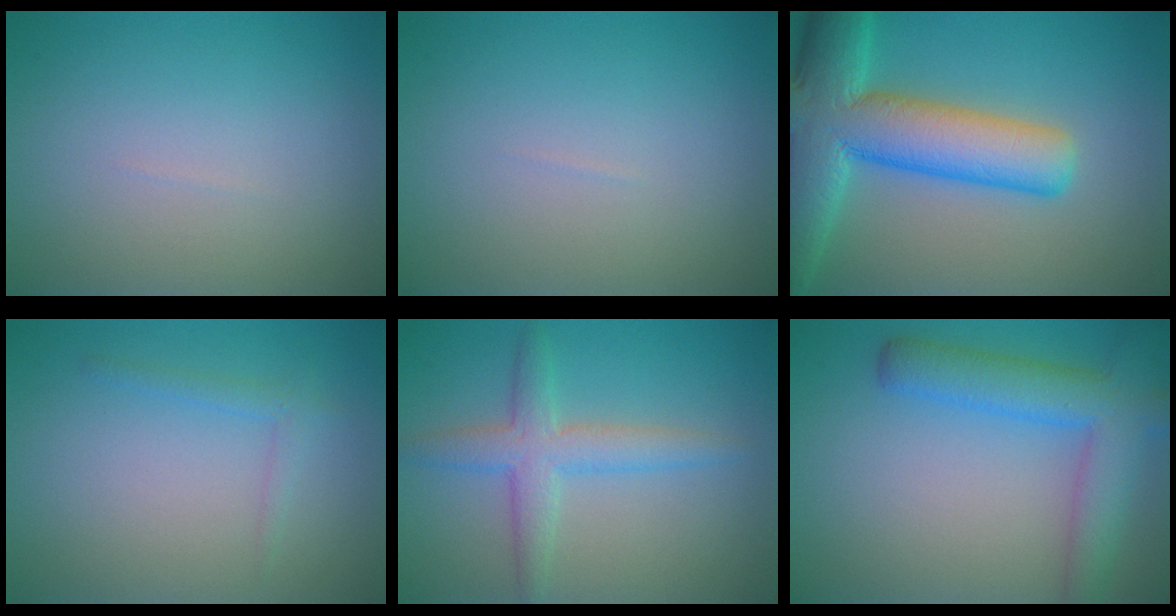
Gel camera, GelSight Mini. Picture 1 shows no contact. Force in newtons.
{"total": 0.0}
{"total": 11.1, "press": 11.1, "slide": 0.6}
{"total": 1.2, "press": 1.2, "slide": 0.1}
{"total": 3.6, "press": 3.6, "slide": 0.1}
{"total": 6.0, "press": 6.0, "slide": 0.3}